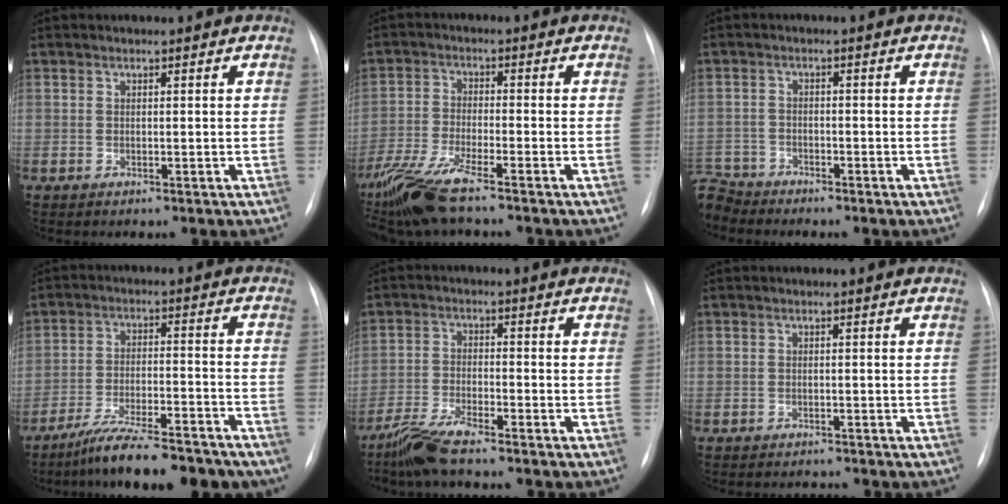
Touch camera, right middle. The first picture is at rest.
{"total": 9.6, "force": [-7.5, 0.7, 6.0], "torque": [-0.132, -0.027, -0.143]}
{"total": 5.6, "force": [-5.4, 1.6, -0.3], "torque": [0.009, -0.003, -0.108]}
{"total": 14.8, "force": [-12.1, 2.4, 8.2], "torque": [-0.126, -0.013, -0.188]}
{"total": 6.1, "force": [-5.2, 0.3, 3.3], "torque": [-0.078, -0.022, -0.105]}
{"total": 2.3, "force": [-2.3, 0.3, 0.3], "torque": [0.000, -0.007, -0.033]}